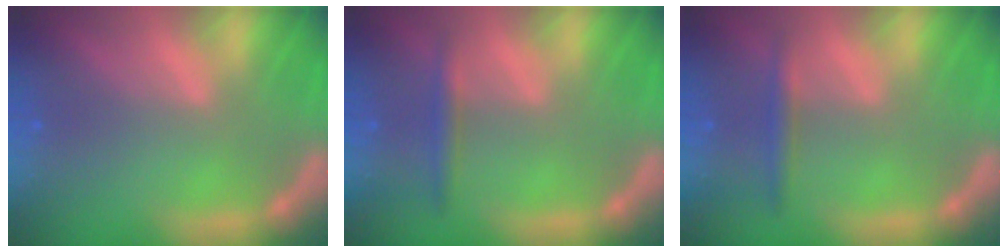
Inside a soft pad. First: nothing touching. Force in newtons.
{"total": 1.9}
{"total": 1.9}